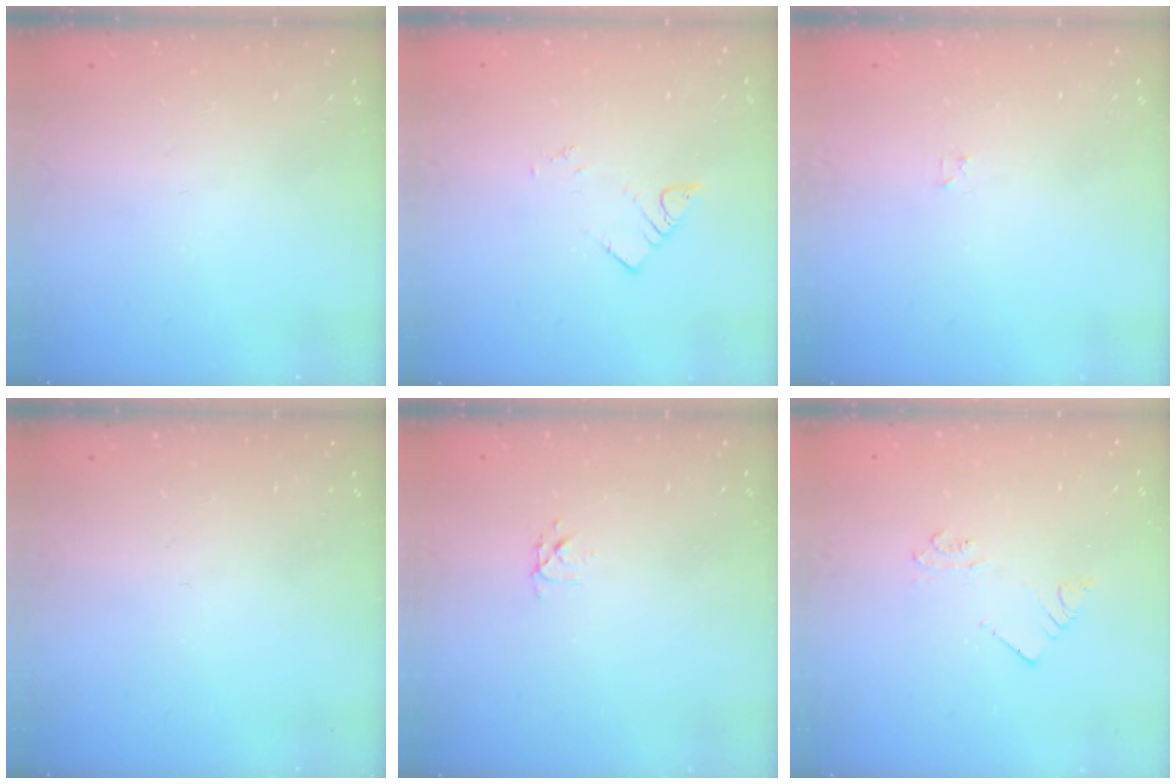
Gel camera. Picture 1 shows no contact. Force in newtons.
{"total": 3.7, "press": 3.7, "slide": 0.5}
{"total": 1.2, "press": 1.2, "slide": 0.2}
{"total": 0.0}
{"total": 3.2, "press": 3.2, "slide": 0.3}
{"total": 2.5, "press": 2.5, "slide": 0.2}